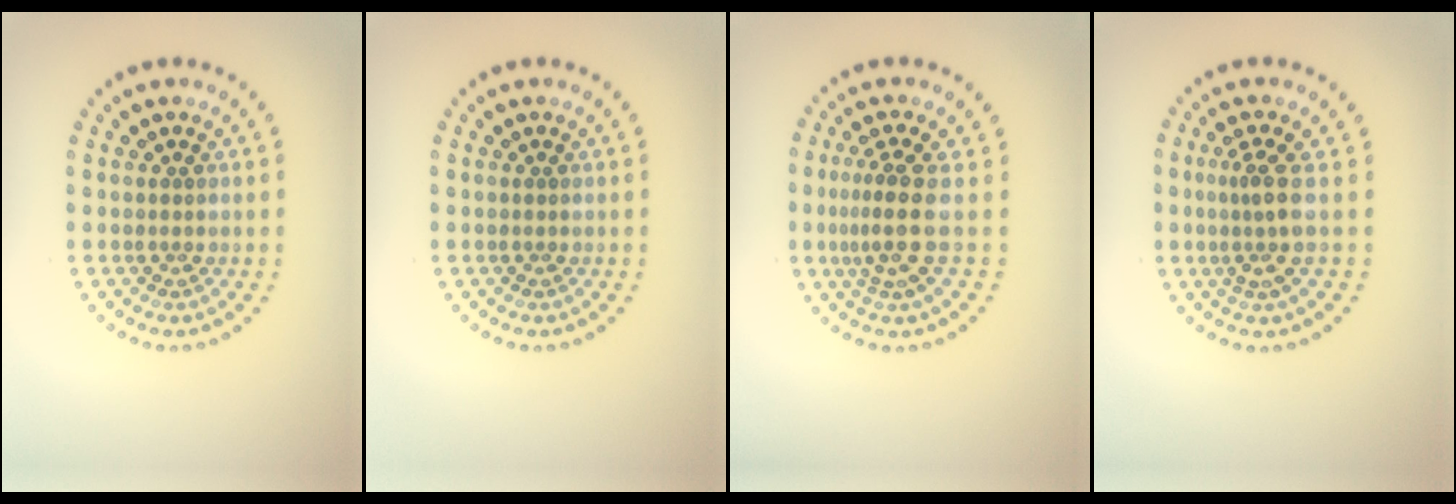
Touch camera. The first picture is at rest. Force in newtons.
{"total": 0.0}
{"total": 3.4, "press": 2.4, "slide": 2.4}
{"total": 2.7, "press": 1.9, "slide": 1.9}